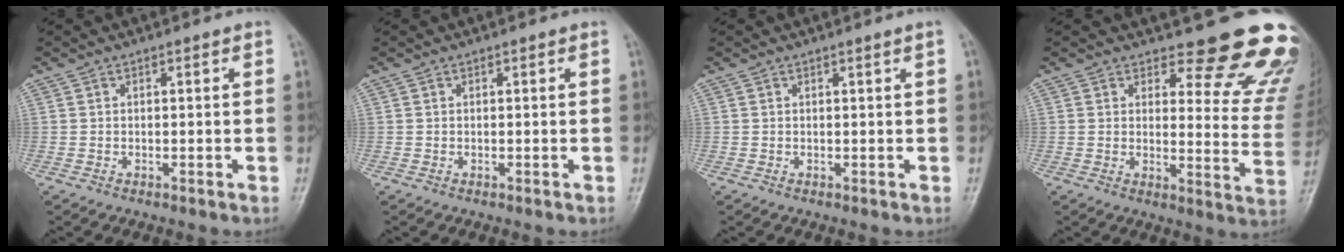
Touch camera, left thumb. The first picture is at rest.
{"total": 0.0}
{"total": 0.8, "force": [0.4, -0.4, 0.7], "torque": [-0.019, -0.005, 0.010]}
{"total": 17.0, "force": [15.0, 5.5, 5.6], "torque": [0.000, -0.138, 0.153]}